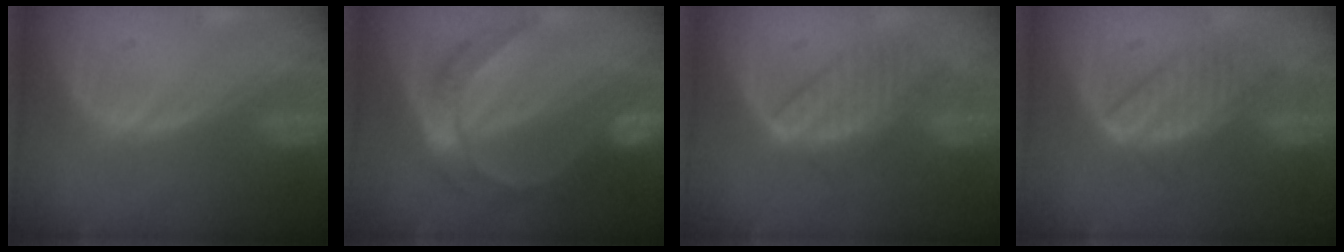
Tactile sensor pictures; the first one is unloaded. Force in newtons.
{"total": 8.3, "press": 8.3, "slide": 0.9}
{"total": 6.6, "press": 6.3, "slide": 1.9}
{"total": 6.3, "press": 6.2, "slide": 1.5}